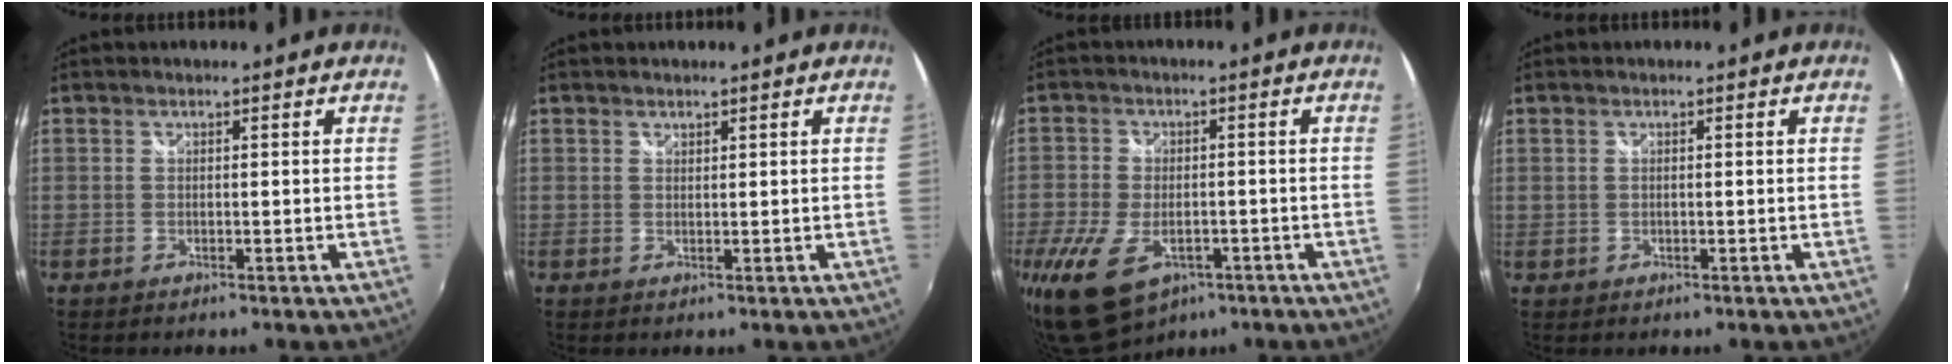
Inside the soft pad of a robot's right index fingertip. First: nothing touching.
{"total": 0.6, "force": [0.6, 0.2, 0.0], "torque": [0.002, 0.000, 0.011]}
{"total": 12.6, "force": [-6.4, 7.4, 7.8], "torque": [-0.189, -0.038, -0.107]}
{"total": 0.8, "force": [0.2, 0.5, 0.6], "torque": [-0.014, 0.000, 0.004]}